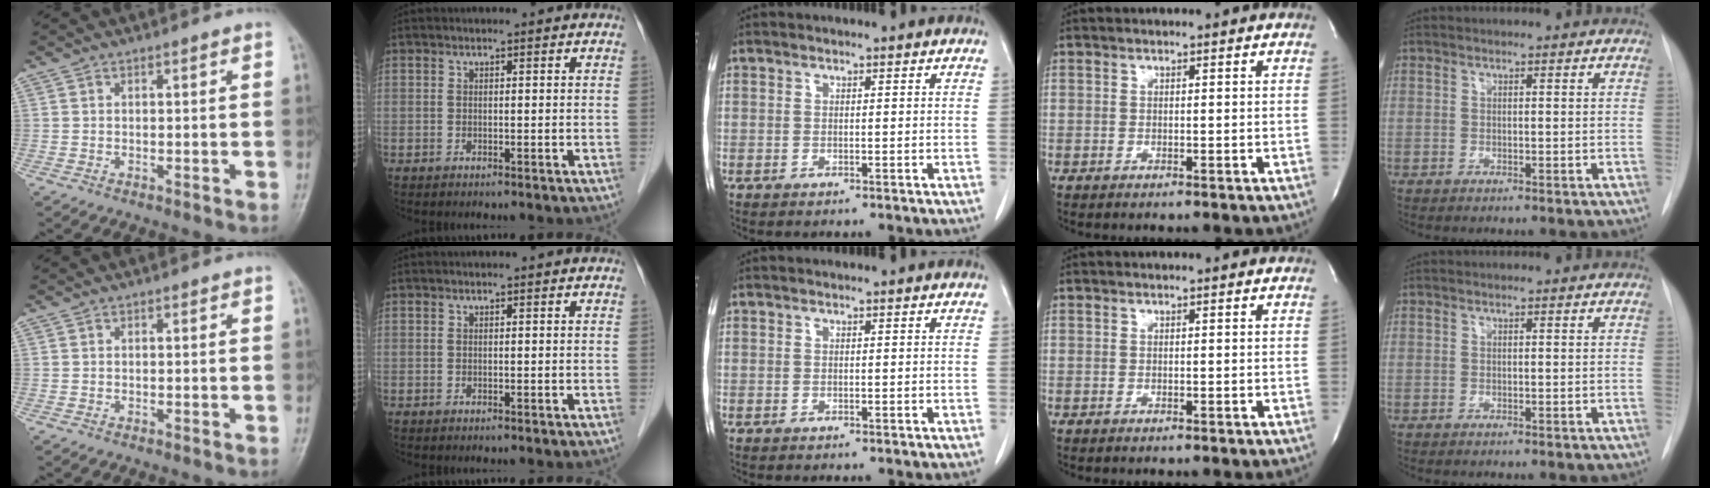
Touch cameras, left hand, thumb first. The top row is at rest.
{}